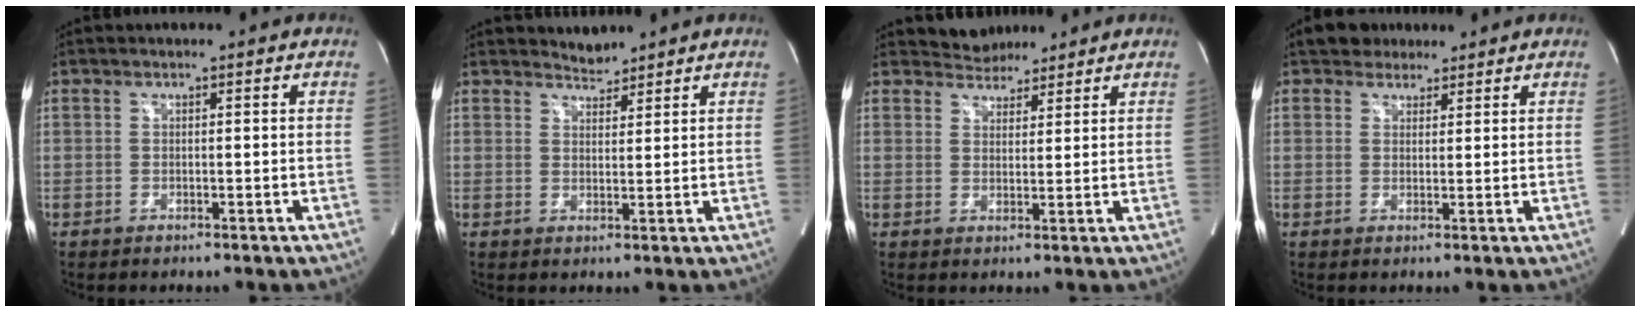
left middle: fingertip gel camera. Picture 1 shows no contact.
{"total": 2.3, "force": [2.2, 0.5, -0.3], "torque": [0.002, 0.002, 0.040]}
{"total": 4.2, "force": [3.8, 1.6, -0.1], "torque": [0.000, 0.012, 0.064]}
{"total": 3.7, "force": [2.8, 2.3, 0.4], "torque": [-0.006, 0.017, 0.044]}